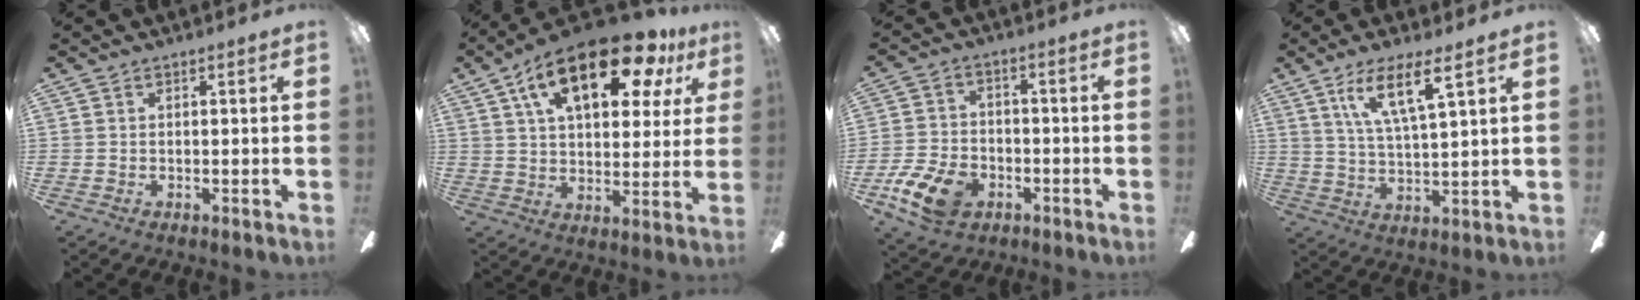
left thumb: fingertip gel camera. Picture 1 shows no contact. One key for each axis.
{"total": 21.7, "fx": 11.0, "fy": 9.8, "fz": 15.9, "tx": -0.247, "ty": -0.030, "tz": 0.178}
{"total": 11.5, "fx": -5.9, "fy": 7.3, "fz": 6.8, "tx": -0.151, "ty": 0.030, "tz": -0.108}
{"total": 11.2, "fx": 6.9, "fy": 2.3, "fz": 8.5, "tx": -0.163, "ty": -0.021, "tz": 0.118}